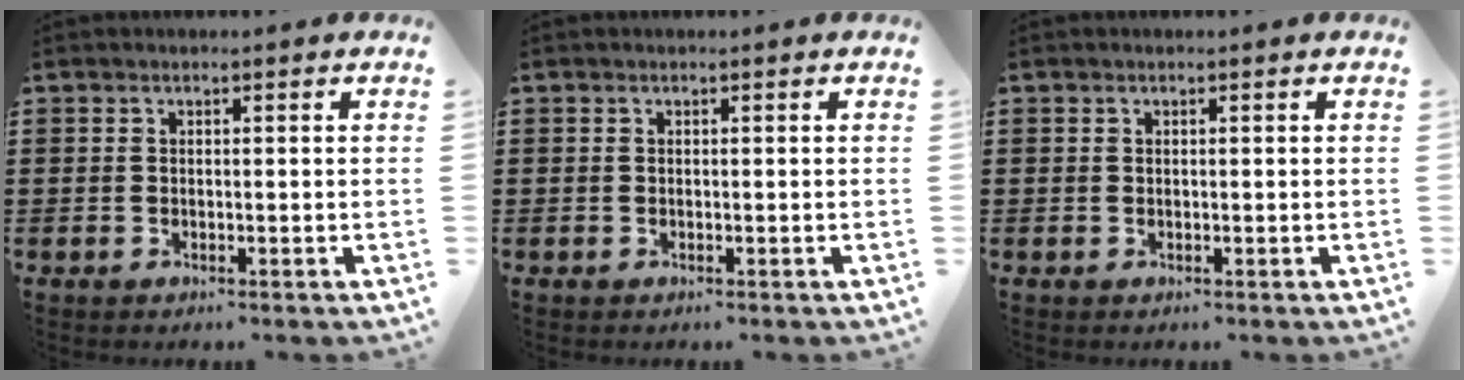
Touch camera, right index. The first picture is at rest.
{"total": 0.0}
{"total": 0.0}